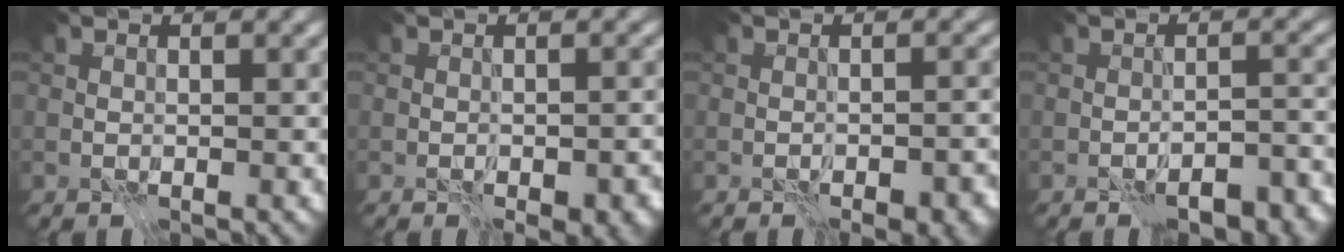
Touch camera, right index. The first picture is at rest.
{"total": 3.6, "force": [-1.6, 1.9, 2.7], "torque": [-0.034, -0.005, -0.018]}
{"total": 4.5, "force": [-2.3, 2.4, 3.0], "torque": [-0.031, 0.003, -0.028]}
{"total": 5.0, "force": [-3.5, 2.2, 2.8], "torque": [-0.027, 0.013, -0.050]}